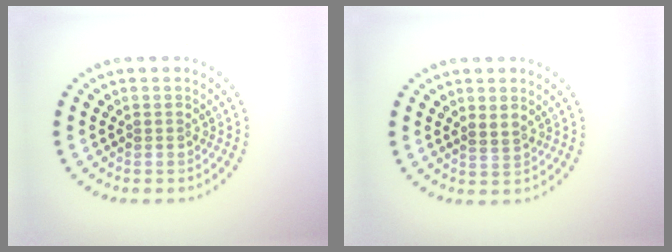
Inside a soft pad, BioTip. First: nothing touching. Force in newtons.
{"total": 1.1, "press": 0.9, "slide": 0.5}